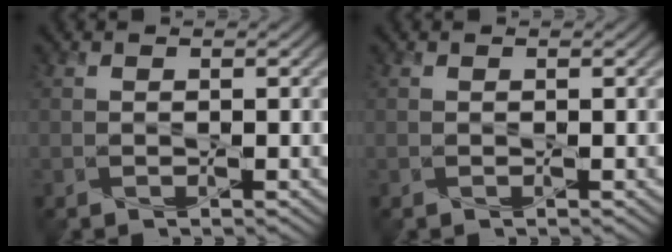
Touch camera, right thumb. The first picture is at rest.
{"total": 0.0}